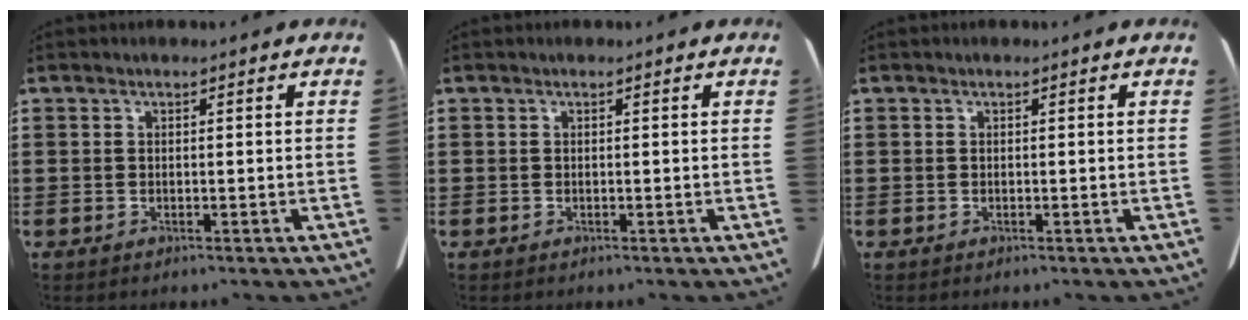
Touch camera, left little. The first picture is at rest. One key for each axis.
{"total": 0.0}
{"total": 0.0}